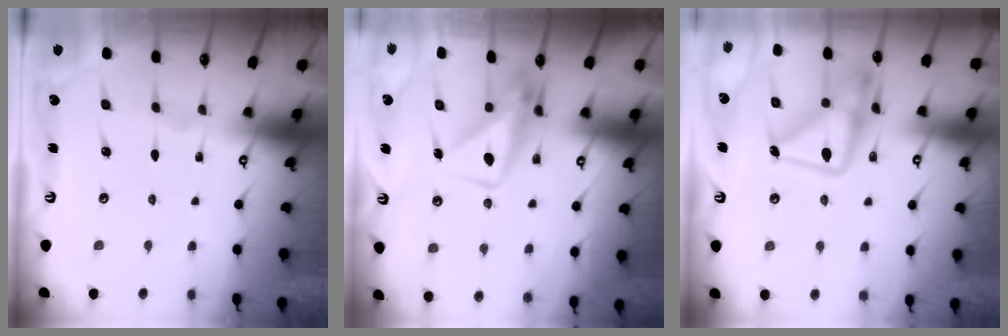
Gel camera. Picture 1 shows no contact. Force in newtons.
{"total": 8.8, "press": 8.8, "slide": 0.9}
{"total": 17.4, "press": 17.3, "slide": 1.7}